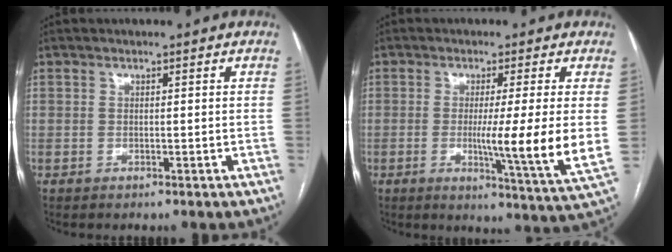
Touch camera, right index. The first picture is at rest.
{"total": 10.7, "force": [-0.5, -1.7, 10.5], "torque": [-0.165, -0.038, -0.011]}